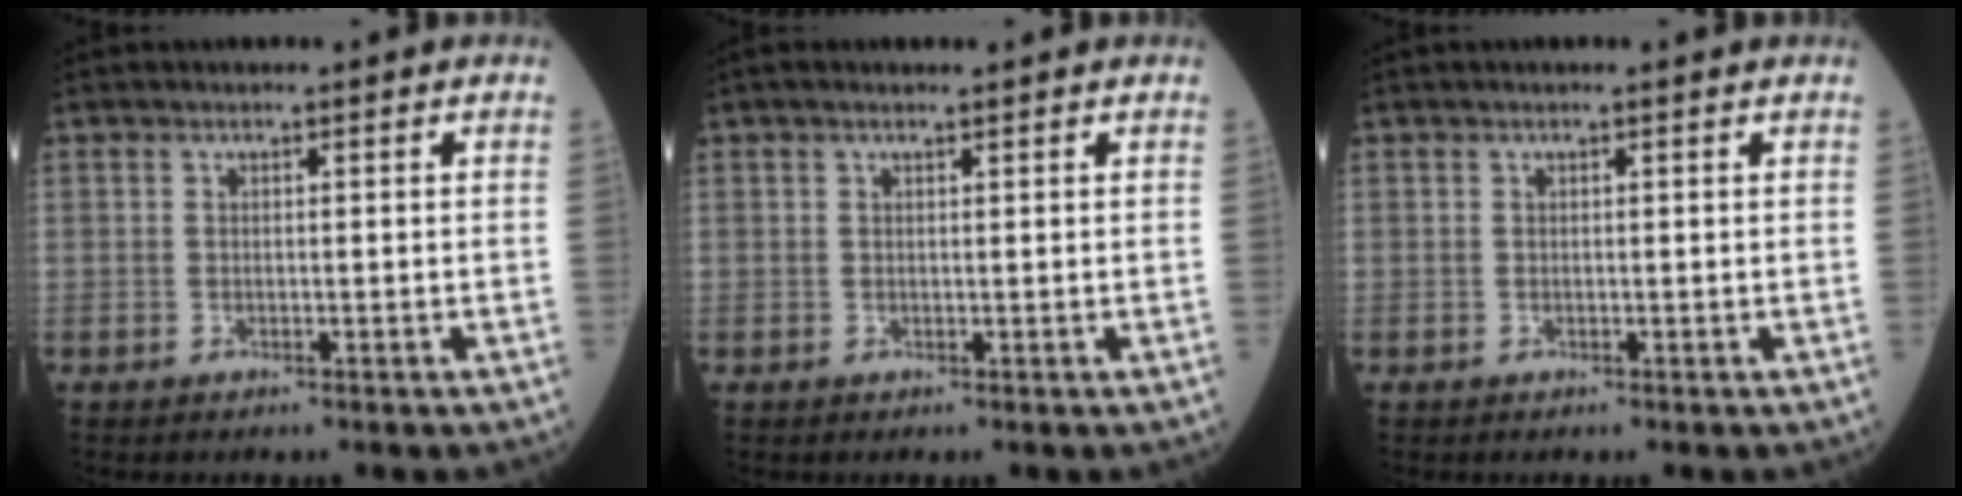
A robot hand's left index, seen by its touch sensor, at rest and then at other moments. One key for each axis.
{"total": 1.5, "fx": 1.1, "fy": 0.1, "fz": 1.0, "tx": -0.019, "ty": 0.015, "tz": 0.018}
{"total": 0.7, "fx": 0.5, "fy": -0.1, "fz": 0.4, "tx": -0.010, "ty": 0.004, "tz": 0.009}